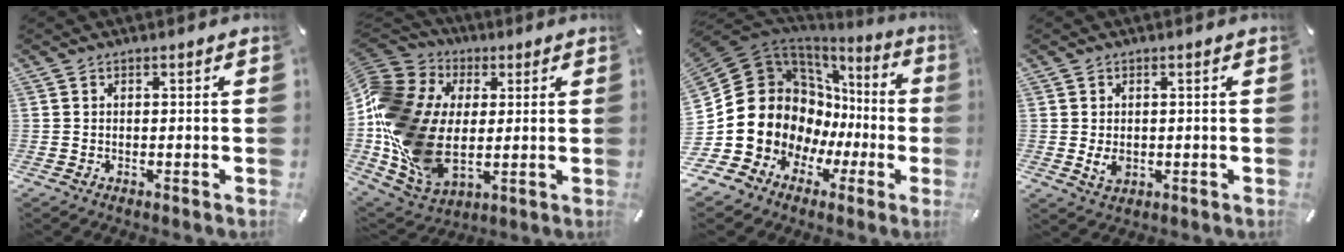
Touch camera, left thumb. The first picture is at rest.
{"total": 18.3, "force": [-0.6, 14.2, 11.5], "torque": [-0.287, -0.004, -0.010]}
{"total": 17.9, "force": [1.7, 15.9, 8.0], "torque": [-0.164, -0.042, 0.065]}
{"total": 2.8, "force": [-0.2, 1.9, 2.0], "torque": [-0.050, -0.002, -0.007]}